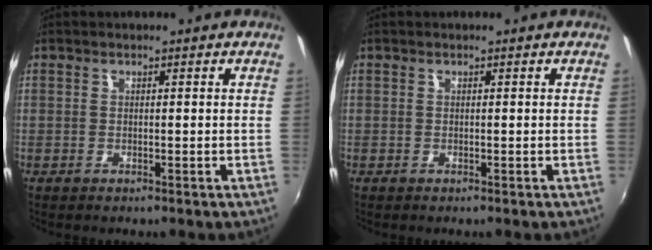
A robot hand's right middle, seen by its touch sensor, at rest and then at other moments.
{"total": 0.0}